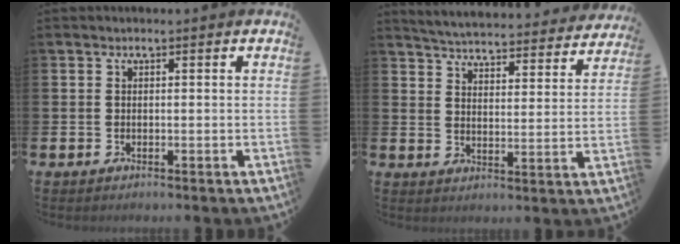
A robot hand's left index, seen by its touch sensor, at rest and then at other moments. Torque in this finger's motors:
{"motor_torque": [0.73, -1.40, 0.43, 0.13]}